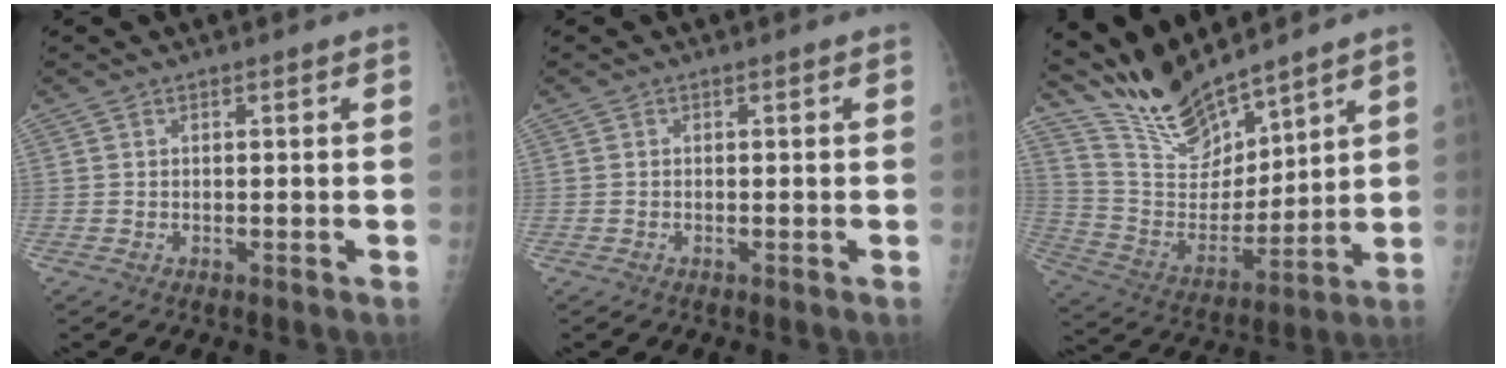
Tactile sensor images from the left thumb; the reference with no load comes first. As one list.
[{"total": 0.0}, {"total": 14.3, "force": [13.0, 3.3, 5.2], "torque": [-0.074, -0.072, 0.262]}]